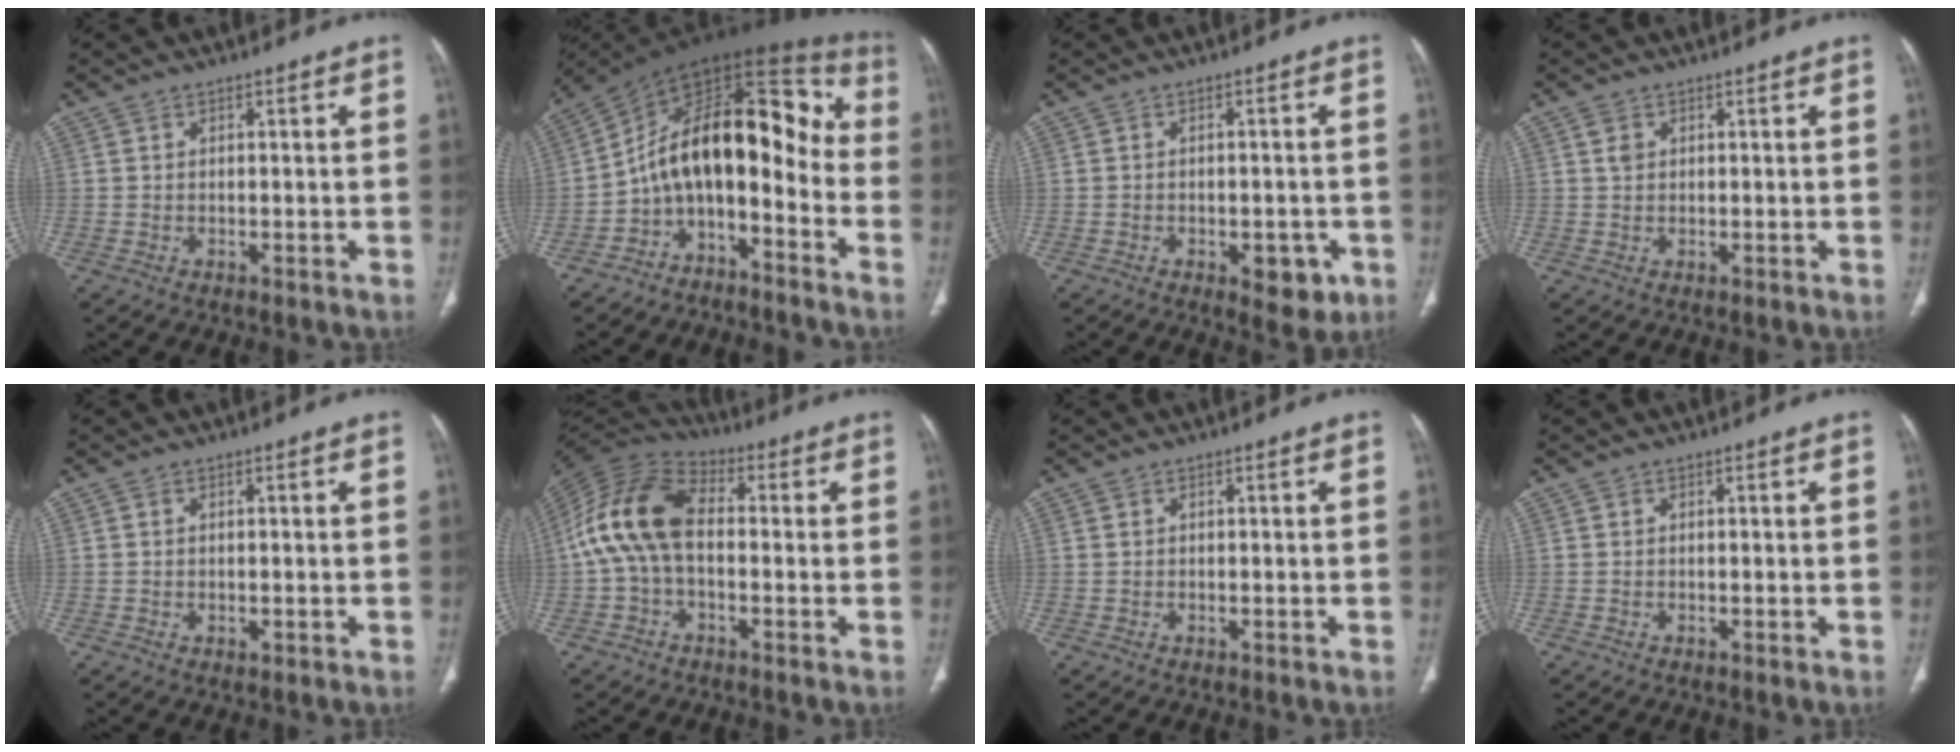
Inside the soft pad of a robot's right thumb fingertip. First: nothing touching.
{"total": 17.3, "force": [-5.4, 9.2, 13.6], "torque": [-0.176, 0.132, -0.099]}
{"total": 6.2, "force": [-2.5, 3.2, 4.7], "torque": [-0.040, 0.008, -0.022]}
{"total": 1.7, "force": [0.6, 1.3, 1.0], "torque": [-0.016, 0.000, 0.014]}
{"total": 0.9, "force": [-0.1, 0.5, 0.7], "torque": [-0.015, -0.004, 0.001]}
{"total": 13.4, "force": [-0.2, 8.2, 10.6], "torque": [-0.208, 0.035, -0.016]}
{"total": 0.0}
{"total": 0.0}